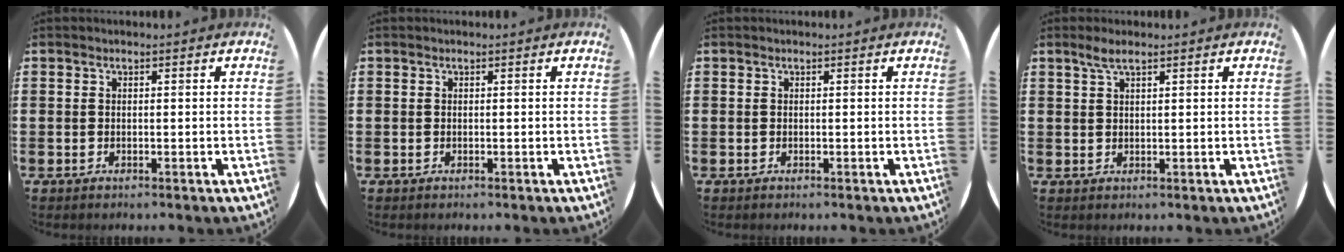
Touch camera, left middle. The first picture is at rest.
{"total": 0.0}
{"total": 0.0}
{"total": 2.3, "force": [1.6, 0.3, 1.6], "torque": [-0.032, 0.005, 0.028]}